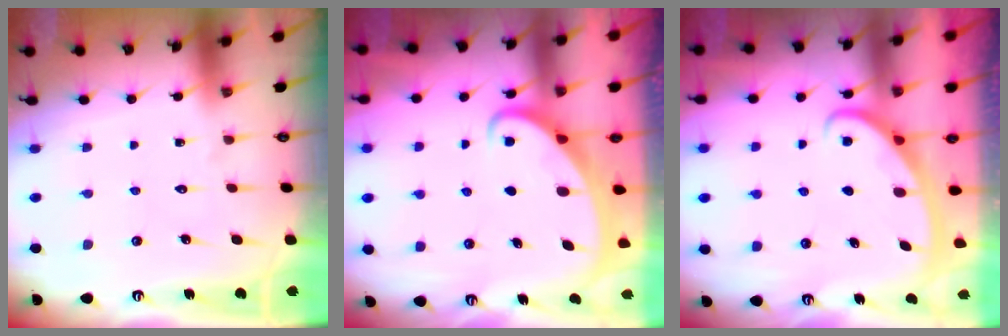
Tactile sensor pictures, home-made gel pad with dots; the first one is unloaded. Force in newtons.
{"total": 2.4, "press": 2.4, "slide": 0.4}
{"total": 3.0, "press": 2.9, "slide": 0.4}